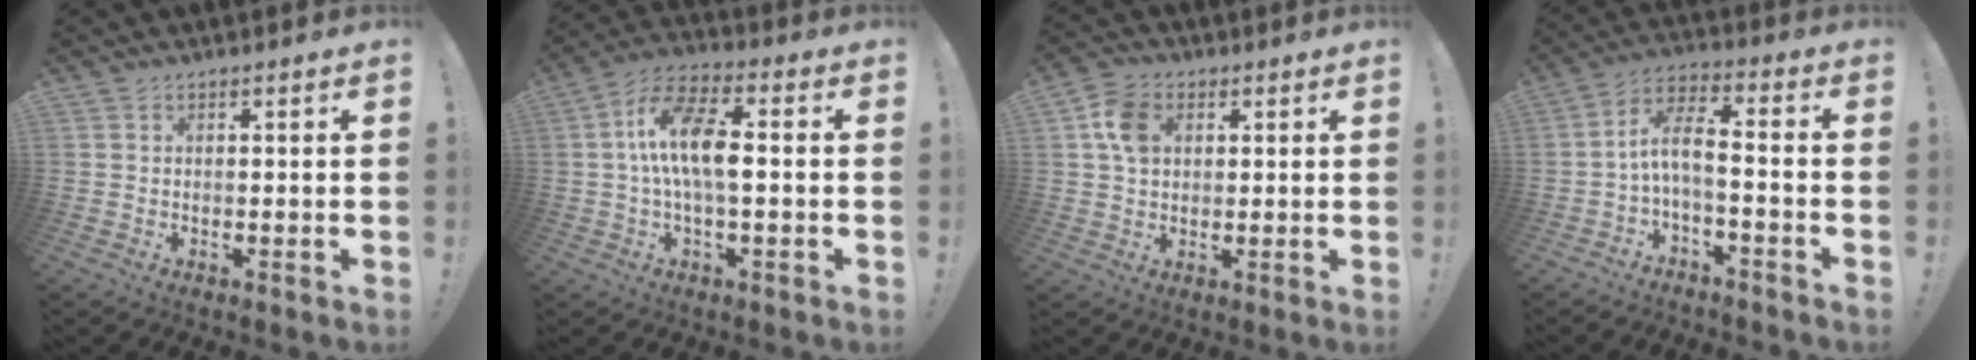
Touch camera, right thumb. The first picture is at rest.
{"total": 13.4, "force": [0.1, 5.5, 12.2], "torque": [-0.234, 0.011, 0.001]}
{"total": 8.2, "force": [2.0, 6.1, 5.1], "torque": [-0.085, 0.008, 0.041]}
{"total": 7.9, "force": [-2.0, 2.9, 7.0], "torque": [-0.129, 0.012, -0.037]}